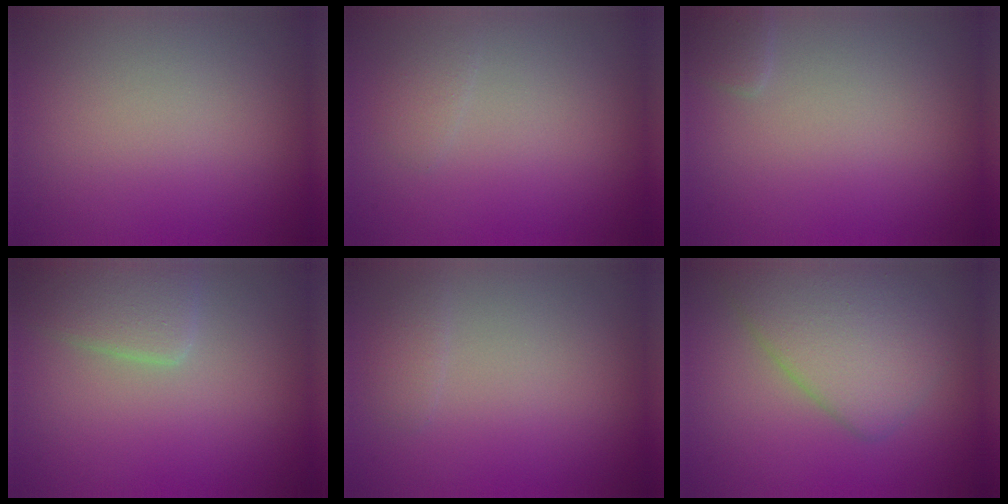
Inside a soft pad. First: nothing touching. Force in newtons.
{"total": 0.9, "press": 0.9, "slide": 0.0}
{"total": 1.0, "press": 1.0, "slide": 0.1}
{"total": 2.9, "press": 2.9, "slide": 0.3}
{"total": 0.9, "press": 0.9, "slide": 0.0}
{"total": 5.2, "press": 5.2, "slide": 0.5}